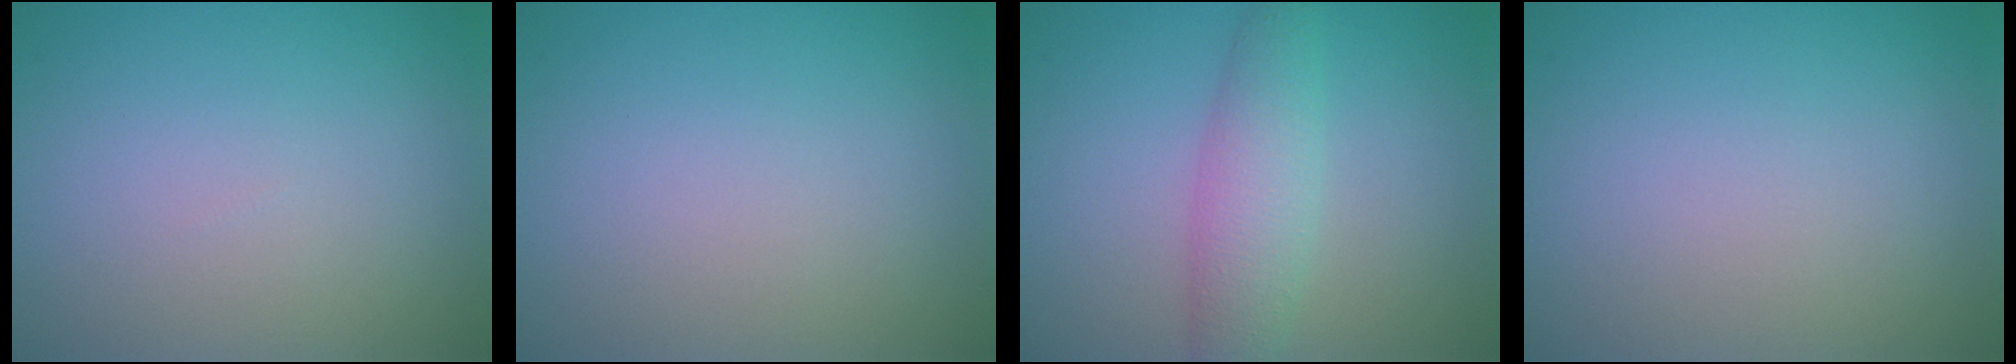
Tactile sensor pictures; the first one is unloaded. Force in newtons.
{"total": 0.0}
{"total": 3.7, "press": 3.7, "slide": 0.0}
{"total": 0.0}